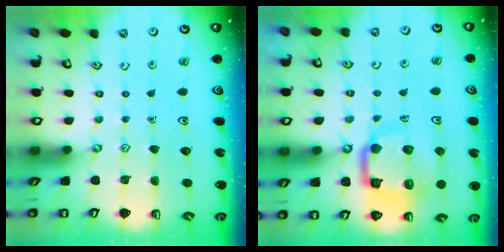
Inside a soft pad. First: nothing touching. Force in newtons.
{"total": 13.2, "press": 13.1, "slide": 1.4}